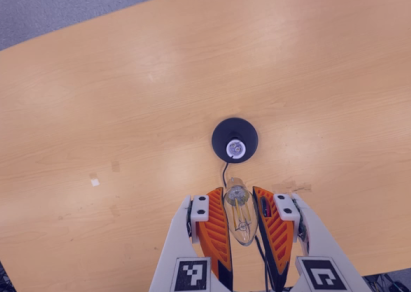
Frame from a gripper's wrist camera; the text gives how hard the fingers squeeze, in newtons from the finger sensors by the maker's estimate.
{"total": 18.6, "left": 20.1, "right": 17.0}